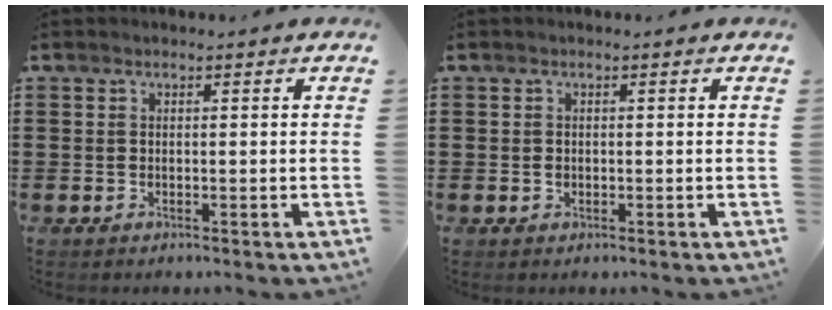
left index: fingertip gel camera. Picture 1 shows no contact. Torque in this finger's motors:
{"motor_torque": [0.18, 0.14, 0.05, 0.01]}